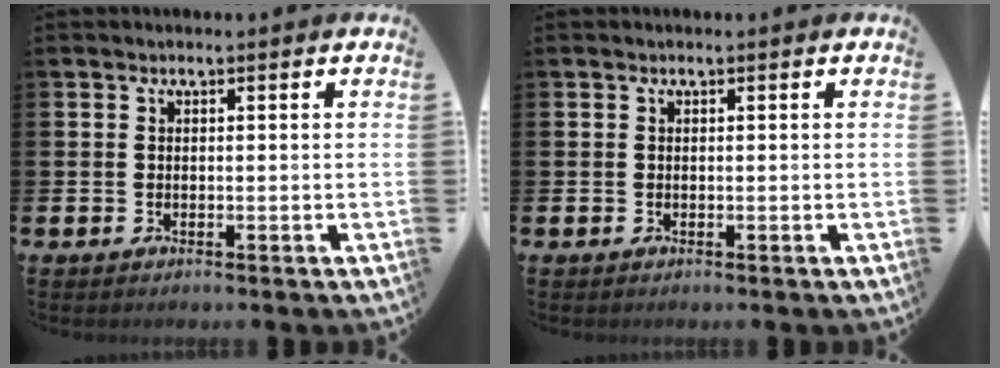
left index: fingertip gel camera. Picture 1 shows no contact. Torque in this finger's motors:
{"motor_torque": [0.08, 0.04, 0.01, 0.00]}